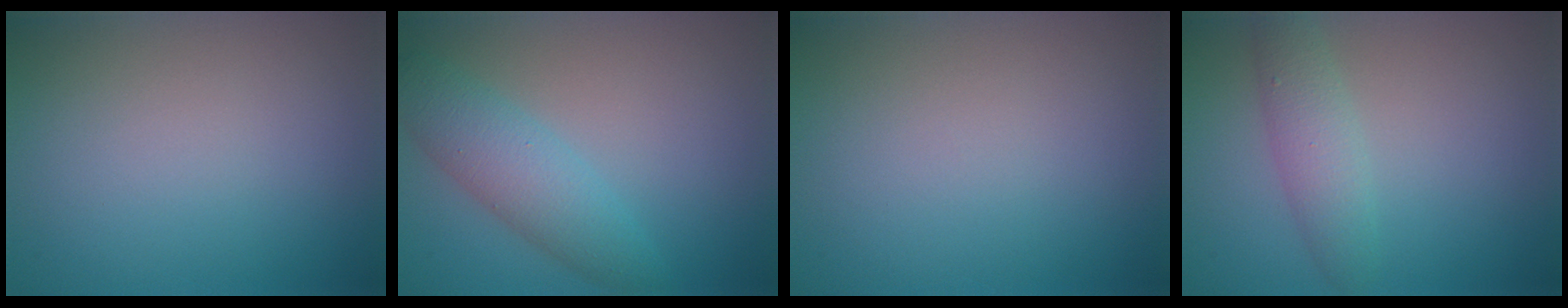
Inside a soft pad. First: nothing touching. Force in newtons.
{"total": 4.2, "press": 4.2, "slide": 0.1}
{"total": 0.0}
{"total": 2.8, "press": 2.8, "slide": 0.0}